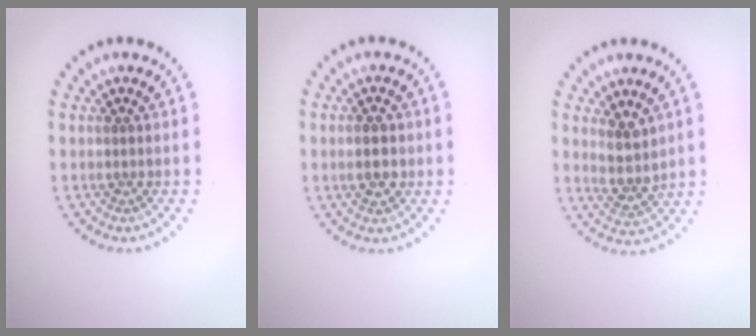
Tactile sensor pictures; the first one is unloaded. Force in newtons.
{"total": 3.1, "press": 3.1, "slide": 0.1}
{"total": 2.9, "press": 2.4, "slide": 1.6}